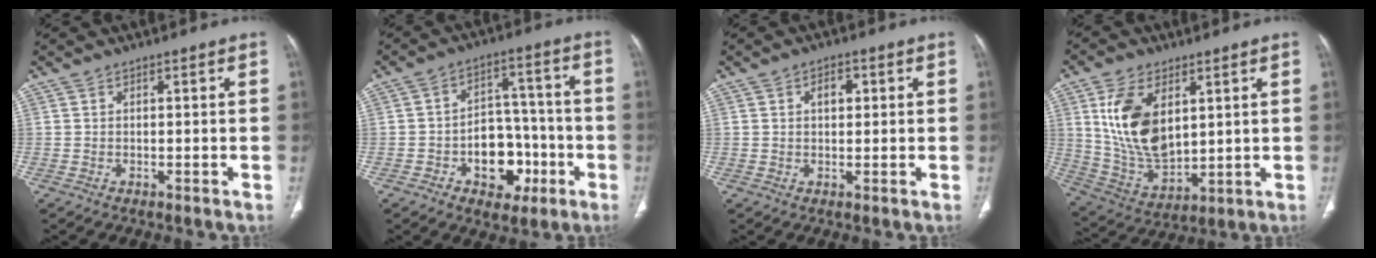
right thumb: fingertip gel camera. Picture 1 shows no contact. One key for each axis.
{"total": 11.8, "fx": -4.2, "fy": 8.3, "fz": 7.2, "tx": -0.057, "ty": 0.049, "tz": -0.057}
{"total": 3.4, "fx": 0.9, "fy": 2.1, "fz": 2.5, "tx": -0.031, "ty": 0.004, "tz": 0.013}
{"total": 16.0, "fx": 4.5, "fy": 9.2, "fz": 12.3, "tx": -0.216, "ty": -0.023, "tz": 0.103}